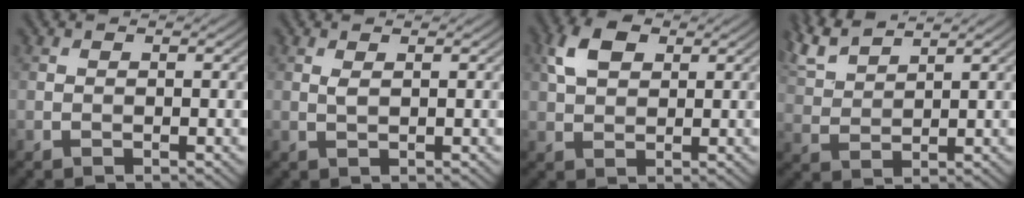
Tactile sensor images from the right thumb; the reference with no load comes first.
{"total": 0.9, "force": [0.4, 0.1, 0.8], "torque": [-0.025, 0.001, 0.009]}
{"total": 5.2, "force": [2.0, 3.2, 3.5], "torque": [-0.081, 0.010, 0.033]}
{"total": 5.9, "force": [5.1, 1.2, 2.8], "torque": [-0.081, 0.016, 0.110]}